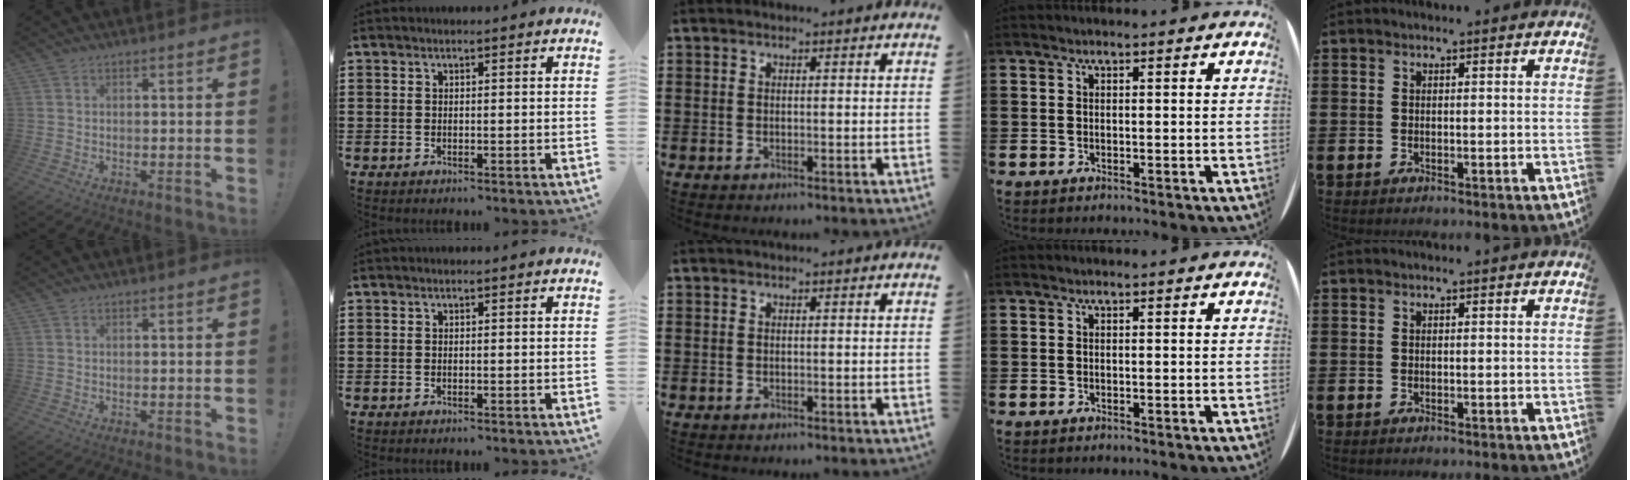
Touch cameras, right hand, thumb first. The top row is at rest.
{}